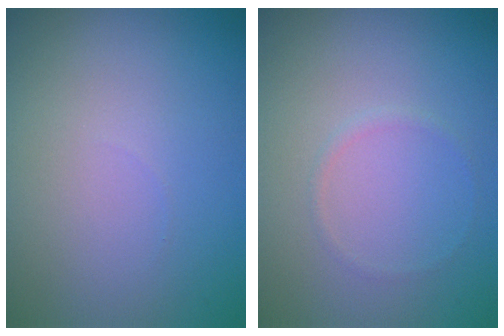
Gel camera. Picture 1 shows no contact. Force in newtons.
{"total": 0.6, "press": 0.6, "slide": 0.0}